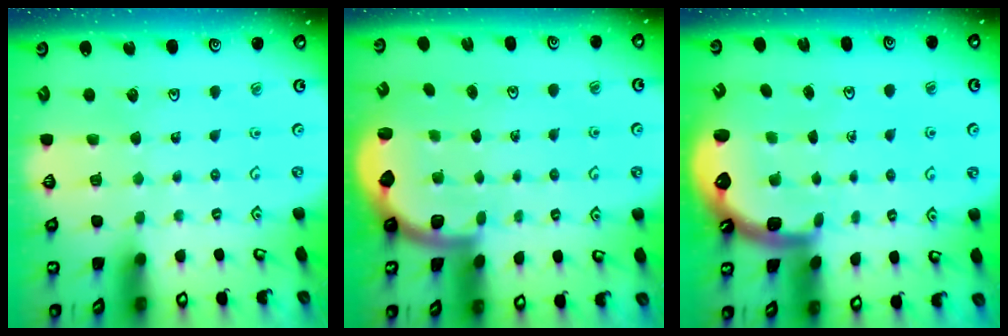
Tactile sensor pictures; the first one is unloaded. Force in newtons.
{"total": 1.9, "press": 1.8, "slide": 0.5}
{"total": 1.4, "press": 1.3, "slide": 0.6}